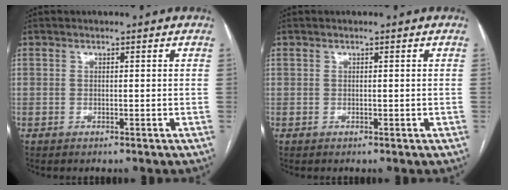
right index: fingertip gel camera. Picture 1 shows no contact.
{"total": 0.0}